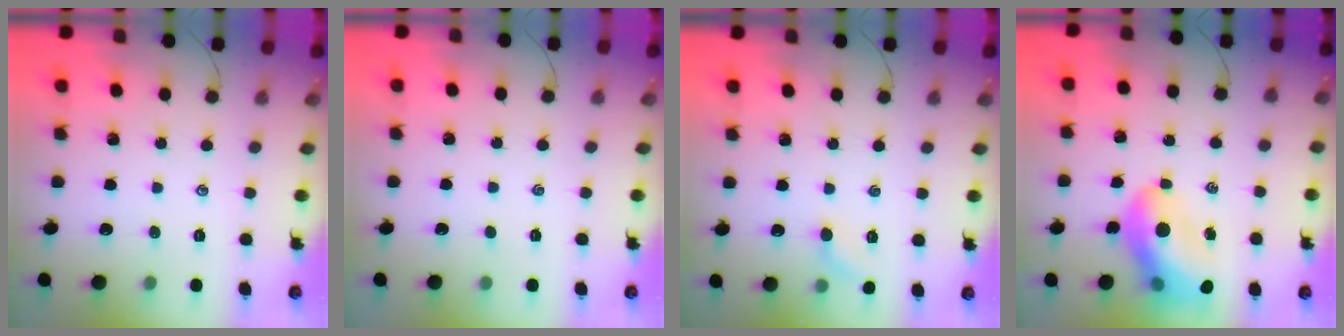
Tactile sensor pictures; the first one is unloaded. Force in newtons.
{"total": 1.1, "press": 0.9, "slide": 0.5}
{"total": 4.7, "press": 4.5, "slide": 1.5}
{"total": 13.4, "press": 12.9, "slide": 3.8}